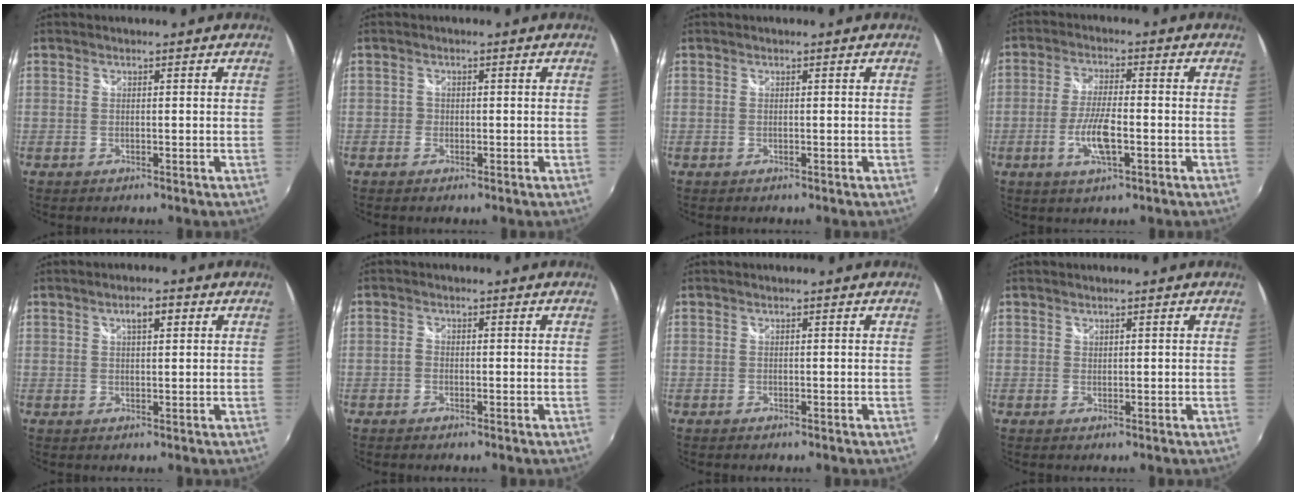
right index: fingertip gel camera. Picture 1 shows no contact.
{"total": 1.2, "force": [-0.7, 0.9, 0.0], "torque": [-0.003, -0.001, -0.014]}
{"total": 0.0}
{"total": 7.5, "force": [-2.5, 2.0, 6.8], "torque": [-0.139, -0.006, -0.048]}
{"total": 3.0, "force": [1.3, 1.1, 2.5], "torque": [-0.039, 0.009, 0.020]}
{"total": 1.3, "force": [-0.8, 0.9, 0.4], "torque": [-0.010, 0.000, -0.019]}
{"total": 0.0}
{"total": 0.5, "force": [0.4, 0.4, 0.0], "torque": [0.001, 0.001, 0.007]}